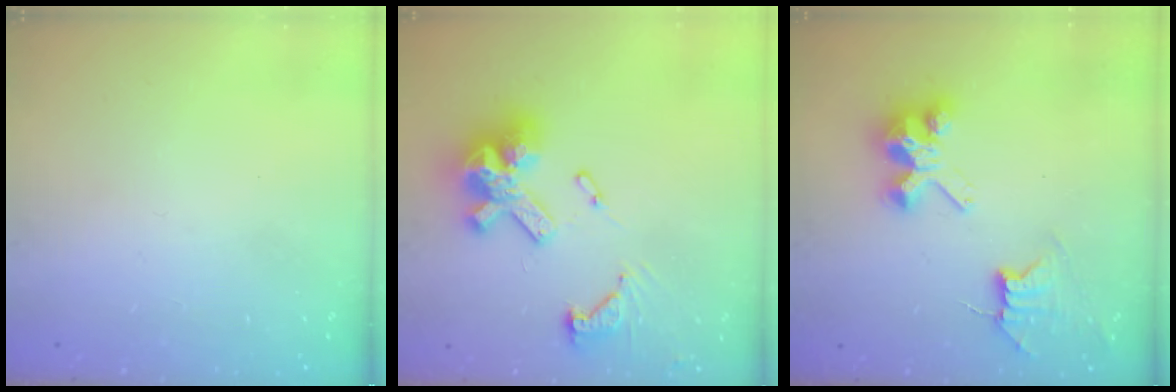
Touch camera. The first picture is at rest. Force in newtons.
{"total": 18.5, "press": 18.3, "slide": 2.4}
{"total": 8.2, "press": 8.2, "slide": 0.7}